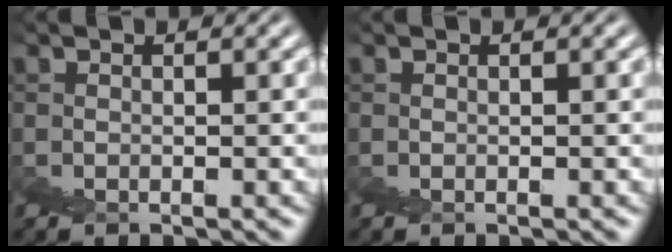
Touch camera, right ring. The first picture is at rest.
{"total": 0.0}